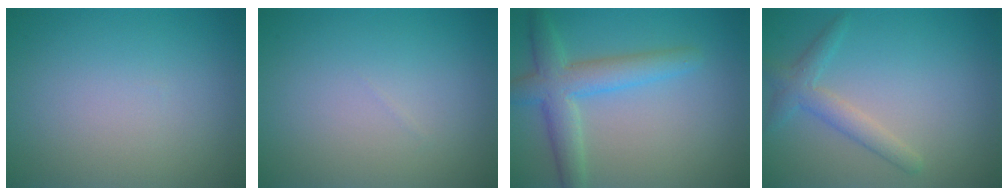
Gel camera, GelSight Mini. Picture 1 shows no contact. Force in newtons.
{"total": 0.0}
{"total": 4.7, "press": 4.7, "slide": 0.3}
{"total": 2.4, "press": 2.4, "slide": 0.2}